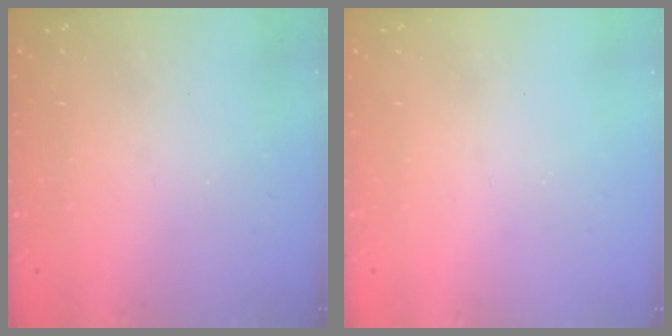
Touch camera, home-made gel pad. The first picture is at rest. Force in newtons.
{"total": 0.7, "press": 0.7, "slide": 0.1}